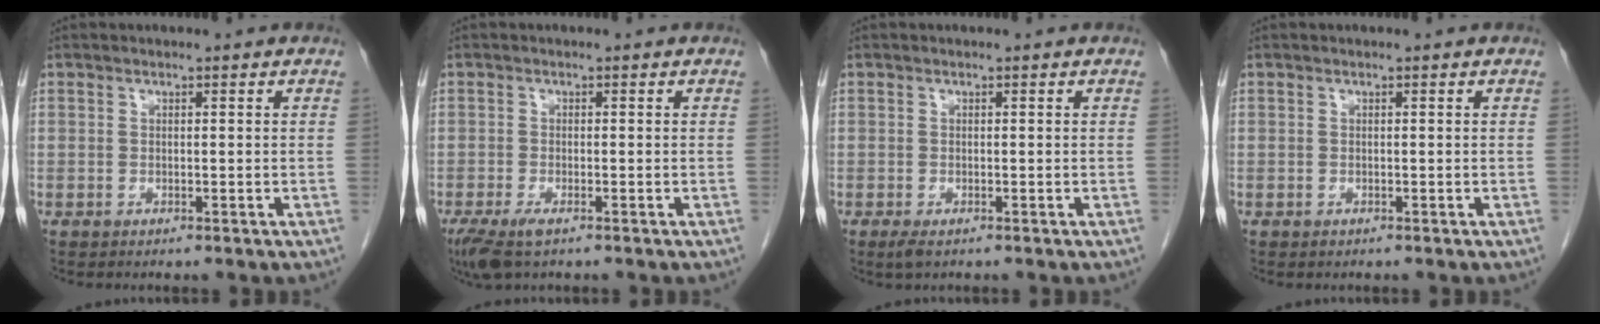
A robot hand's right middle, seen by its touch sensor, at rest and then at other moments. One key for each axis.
{"total": 4.1, "fx": -2.6, "fy": 1.2, "fz": 3.0, "tx": -0.063, "ty": -0.011, "tz": -0.044}
{"total": 1.6, "fx": -0.9, "fy": 0.6, "fz": 1.1, "tx": -0.023, "ty": -0.004, "tz": -0.011}
{"total": 0.0}